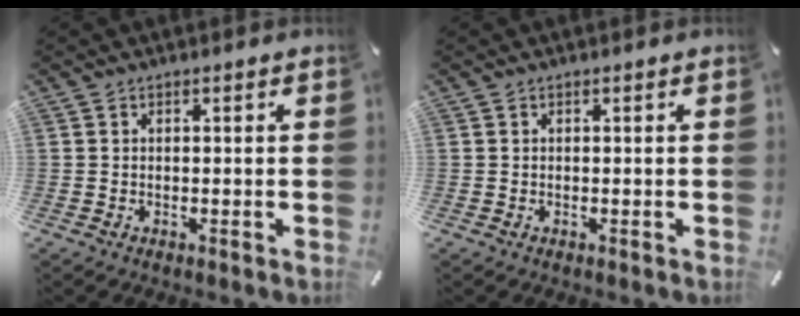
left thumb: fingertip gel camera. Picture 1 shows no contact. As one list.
[{"total": 0.0}]